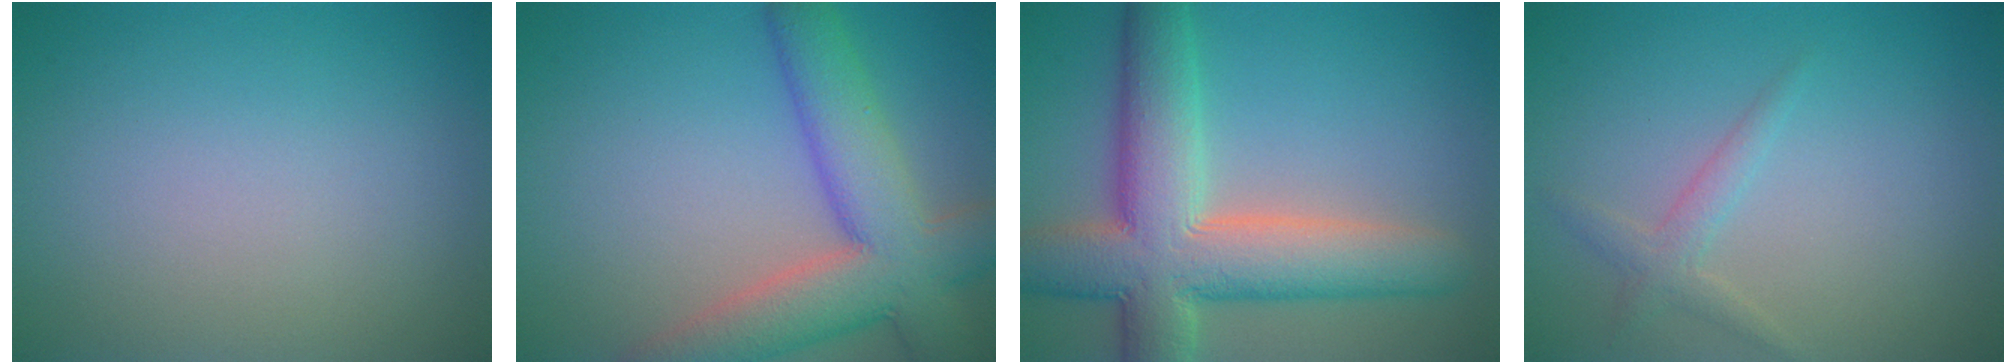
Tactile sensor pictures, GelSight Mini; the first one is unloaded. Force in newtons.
{"total": 8.9, "press": 8.9, "slide": 0.4}
{"total": 10.4, "press": 10.4, "slide": 1.0}
{"total": 1.6, "press": 1.6, "slide": 0.0}